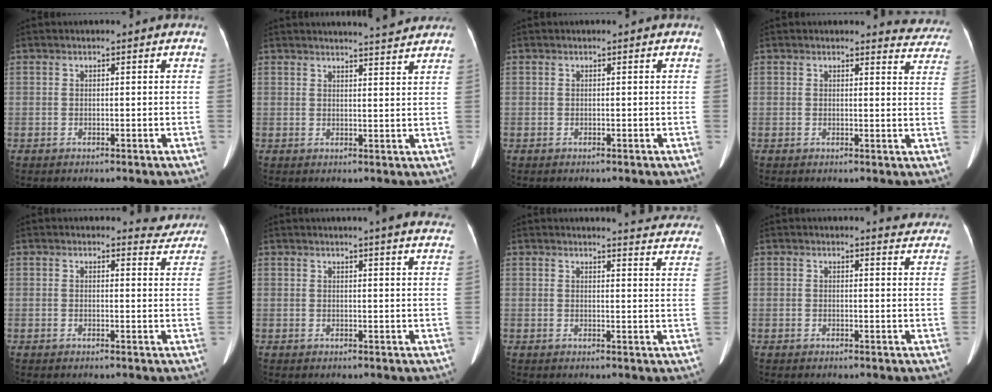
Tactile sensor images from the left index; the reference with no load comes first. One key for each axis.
{"total": 6.1, "fx": 5.9, "fy": -0.4, "fz": 1.8, "tx": -0.033, "ty": -0.003, "tz": 0.065}
{"total": 0.0}
{"total": 6.1, "fx": 6.0, "fy": 1.3, "fz": 0.1, "tx": 0.021, "ty": -0.032, "tz": 0.035}
{"total": 4.0, "fx": 3.8, "fy": 1.0, "fz": -0.2, "tx": 0.013, "ty": -0.024, "tz": 0.024}
{"total": 11.3, "fx": 10.2, "fy": 0.0, "fz": 4.8, "tx": -0.056, "ty": -0.017, "tz": 0.098}
{"total": 14.6, "fx": 14.4, "fy": 1.2, "fz": 2.5, "tx": -0.002, "ty": -0.081, "tz": 0.129}
{"total": 5.3, "fx": 5.1, "fy": 0.7, "fz": 0.9, "tx": -0.002, "ty": -0.015, "tz": 0.034}